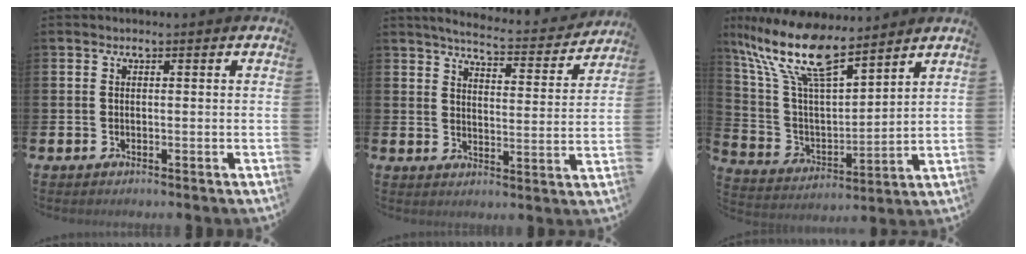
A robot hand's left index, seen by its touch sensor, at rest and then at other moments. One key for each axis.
{"total": 5.2, "fx": 5.1, "fy": 0.3, "fz": 1.3, "tx": -0.037, "ty": -0.039, "tz": 0.083}
{"total": 12.7, "fx": 10.1, "fy": 3.3, "fz": 6.9, "tx": -0.174, "ty": -0.048, "tz": 0.177}